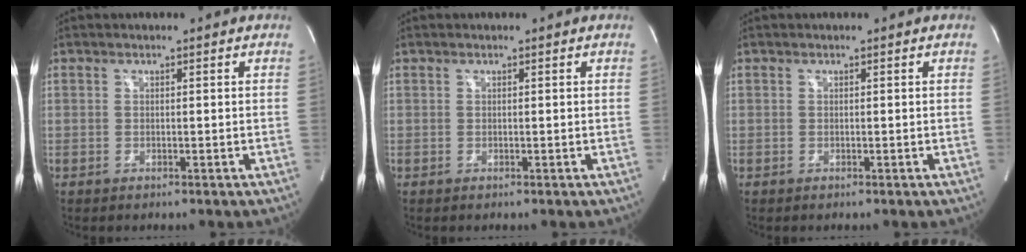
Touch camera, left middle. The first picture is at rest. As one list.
[{"total": 0.0}, {"total": 0.0}]